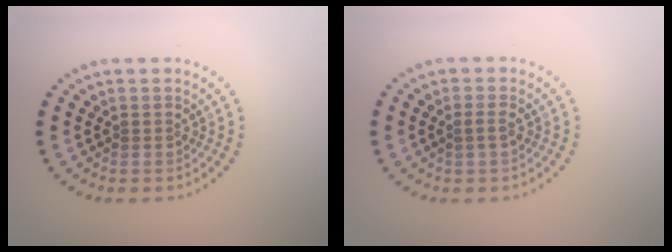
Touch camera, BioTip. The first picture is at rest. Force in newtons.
{"total": 0.5, "press": 0.5, "slide": 0.2}